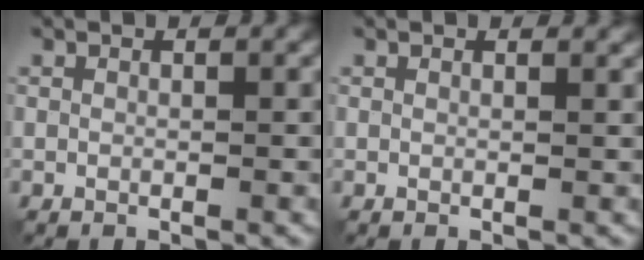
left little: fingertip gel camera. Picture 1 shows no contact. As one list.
[{"total": 0.8, "force": [0.8, 0.1, 0.3], "torque": [-0.005, -0.002, 0.008]}]